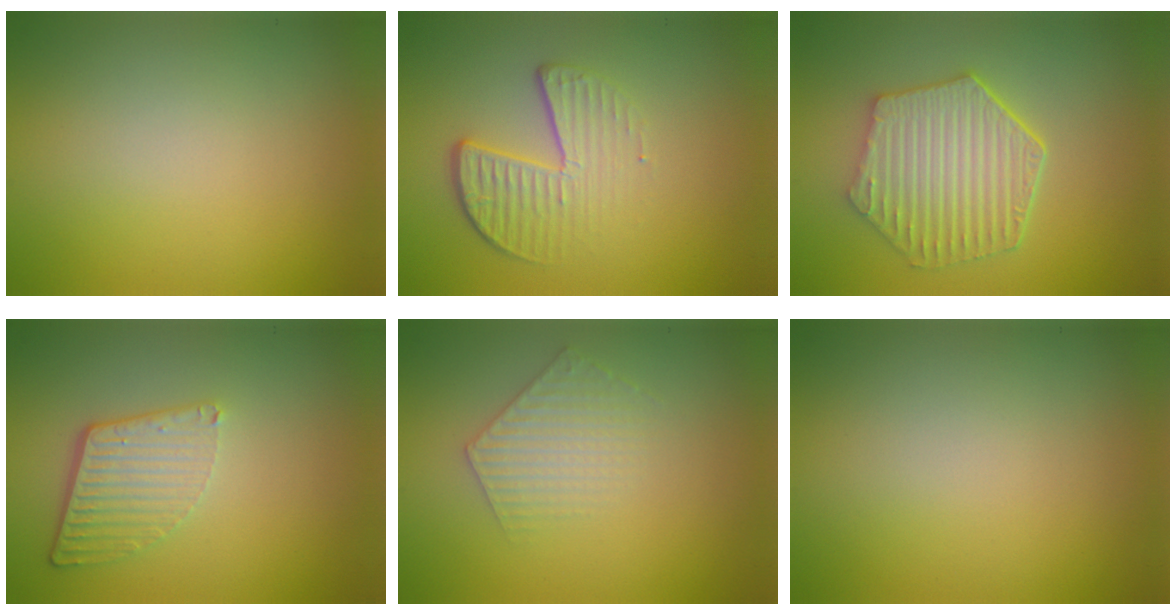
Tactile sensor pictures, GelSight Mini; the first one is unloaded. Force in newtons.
{"total": 4.3, "press": 2.9, "slide": 3.2}
{"total": 6.4, "press": 5.0, "slide": 4.0}
{"total": 3.6, "press": 2.6, "slide": 2.4}
{"total": 2.4, "press": 2.4, "slide": 0.3}
{"total": 0.0}